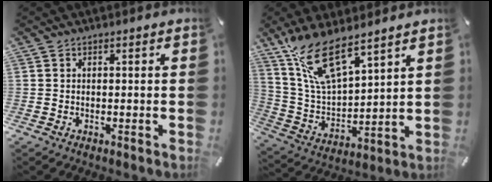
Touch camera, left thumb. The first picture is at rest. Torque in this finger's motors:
{"motor_torque": [2.65, 1.38, 1.29, -1.48, 0.53]}